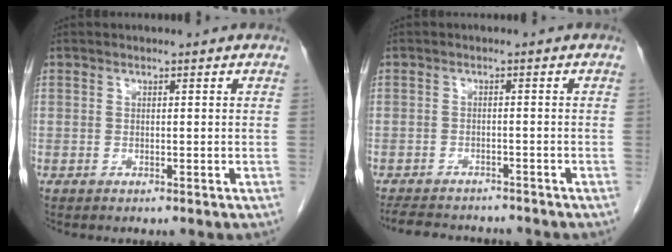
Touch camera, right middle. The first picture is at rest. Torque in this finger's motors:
{"motor_torque": [0.70, -0.61, 0.00, 0.00]}